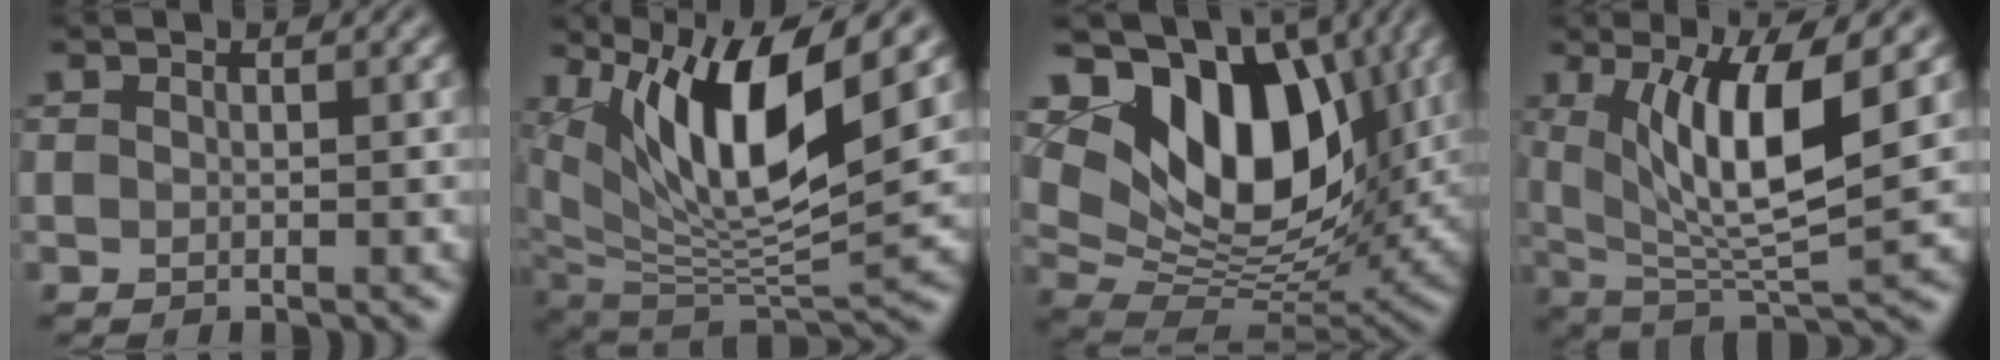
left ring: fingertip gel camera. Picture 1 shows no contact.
{"total": 11.4, "force": [4.9, 3.4, 9.7], "torque": [-0.170, -0.005, 0.094]}
{"total": 12.8, "force": [4.7, 8.1, 8.8], "torque": [-0.145, -0.010, 0.085]}
{"total": 8.7, "force": [2.2, 2.3, 8.1], "torque": [-0.140, -0.015, 0.046]}